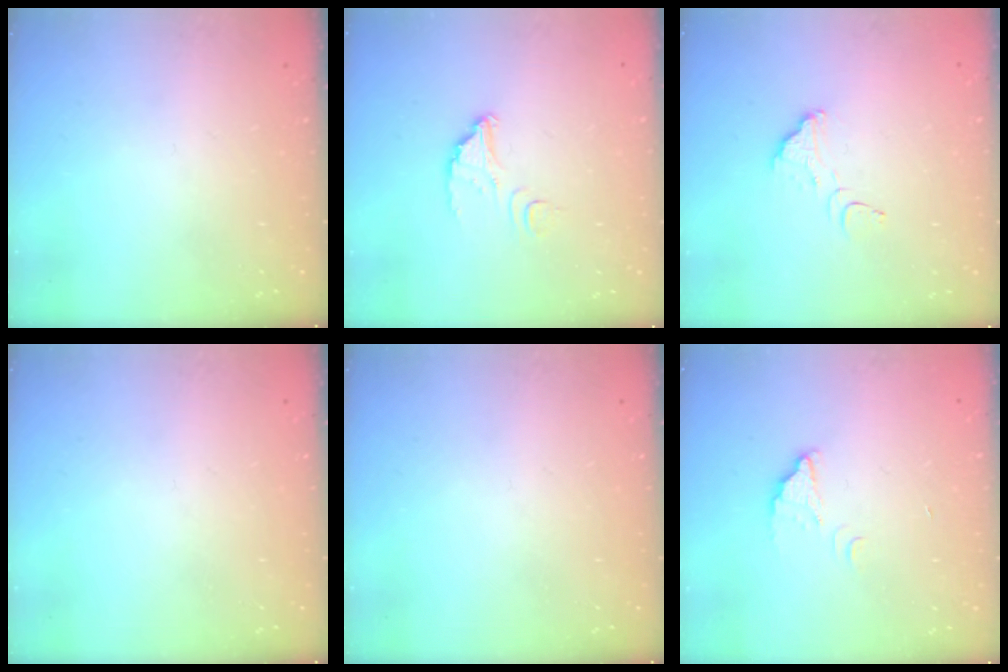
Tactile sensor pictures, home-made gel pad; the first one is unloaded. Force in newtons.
{"total": 5.9, "press": 5.9, "slide": 0.5}
{"total": 3.2, "press": 3.2, "slide": 0.2}
{"total": 0.0}
{"total": 0.0}
{"total": 2.1, "press": 2.1, "slide": 0.1}